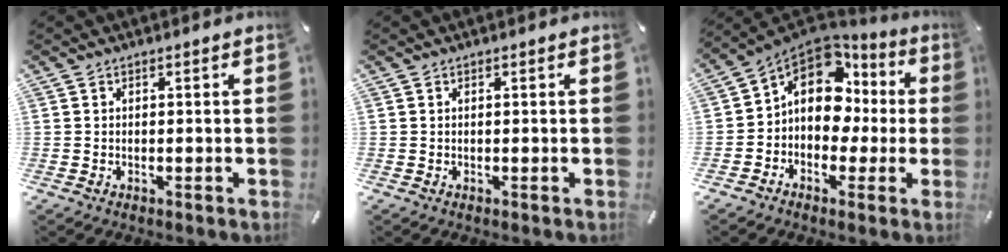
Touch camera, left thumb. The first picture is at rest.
{"total": 0.0}
{"total": 12.5, "force": [2.7, 9.7, 7.5], "torque": [-0.139, -0.022, 0.049]}